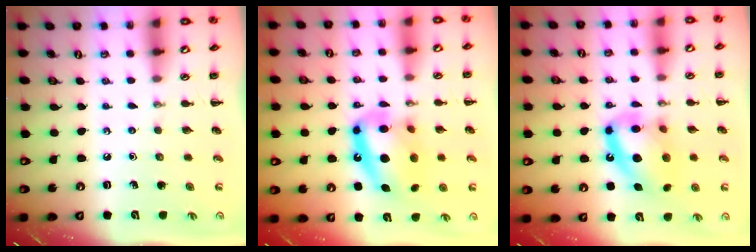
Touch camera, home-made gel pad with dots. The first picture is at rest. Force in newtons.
{"total": 16.8, "press": 16.2, "slide": 4.4}
{"total": 15.4, "press": 15.1, "slide": 3.2}